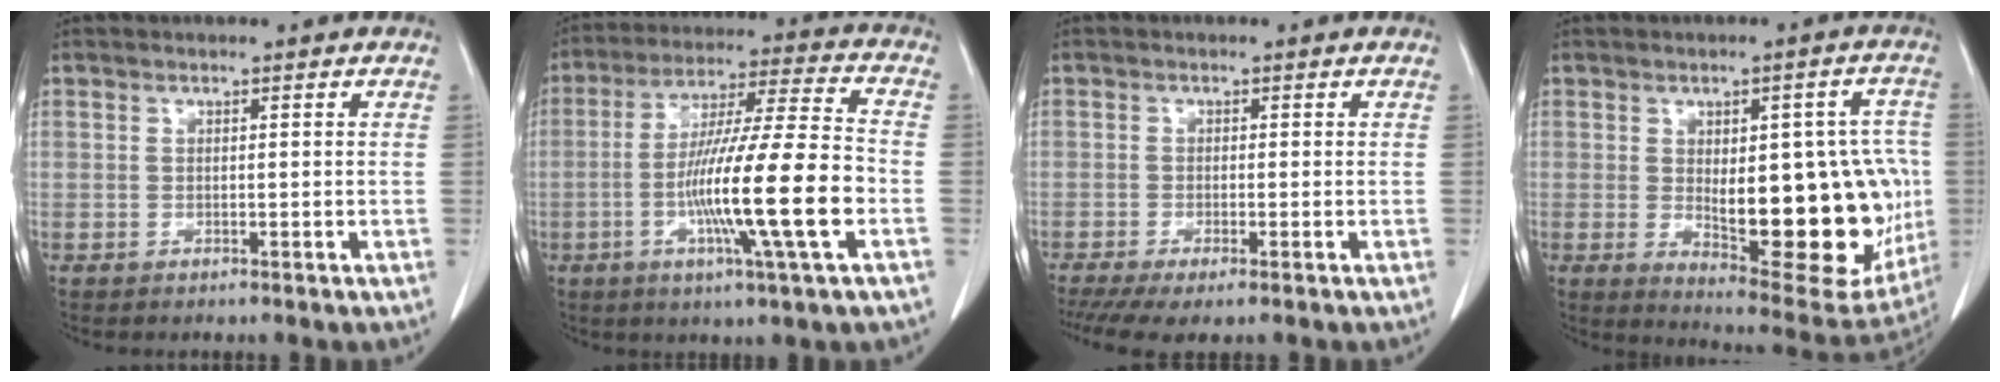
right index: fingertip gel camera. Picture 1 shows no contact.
{"total": 17.1, "force": [-4.3, -0.2, 16.6], "torque": [-0.297, -0.009, -0.081]}
{"total": 4.8, "force": [-3.1, 1.2, 3.5], "torque": [-0.057, -0.013, -0.054]}
{"total": 20.4, "force": [-1.5, 7.5, 19.0], "torque": [-0.211, 0.009, 0.008]}